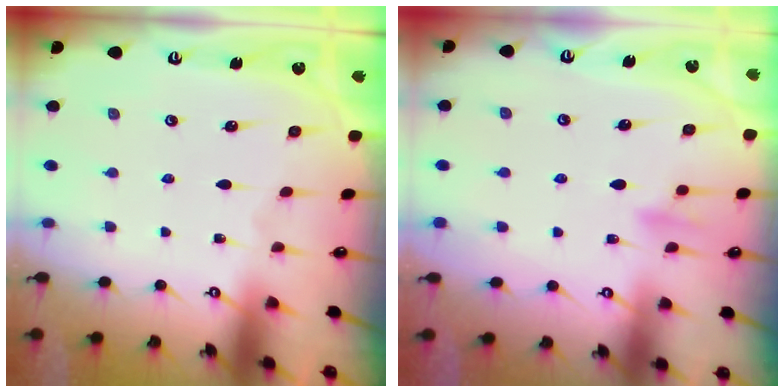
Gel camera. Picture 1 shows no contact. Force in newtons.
{"total": 9.0, "press": 8.9, "slide": 1.4}